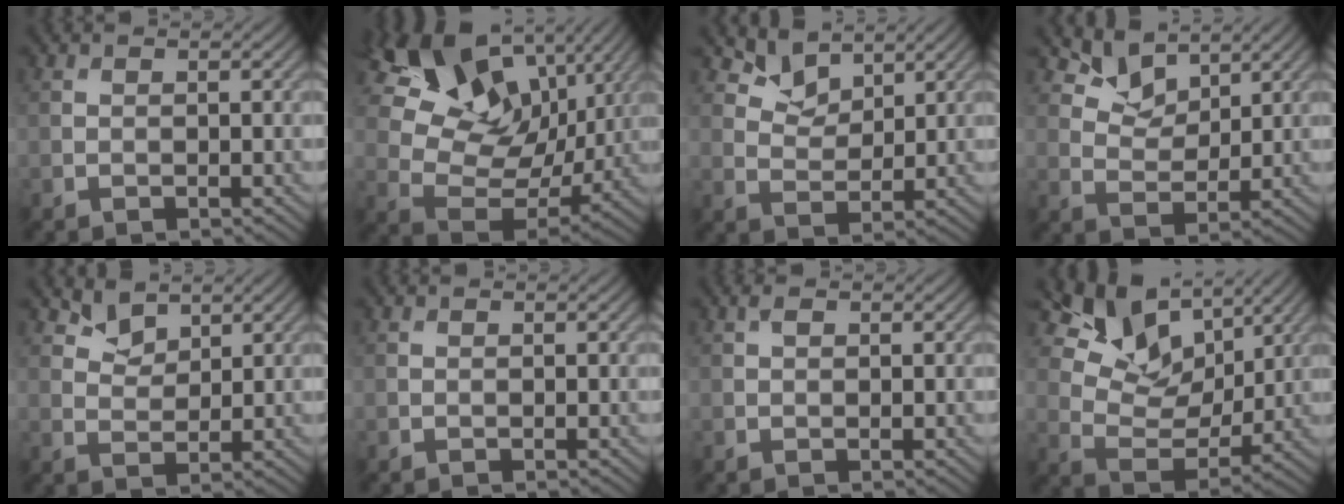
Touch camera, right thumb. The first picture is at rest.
{"total": 16.8, "force": [8.9, 10.4, 9.8], "torque": [-0.215, 0.024, 0.153]}
{"total": 4.2, "force": [3.3, 2.1, 1.5], "torque": [-0.041, -0.008, 0.064]}
{"total": 5.1, "force": [3.8, 2.6, 2.1], "torque": [-0.051, -0.007, 0.071]}
{"total": 3.0, "force": [2.4, 1.5, 1.0], "torque": [-0.023, -0.008, 0.050]}
{"total": 0.0}
{"total": 0.9, "force": [0.4, 0.5, 0.6], "torque": [-0.013, 0.001, 0.008]}
{"total": 11.8, "force": [7.3, 6.9, 6.2], "torque": [-0.129, 0.000, 0.128]}